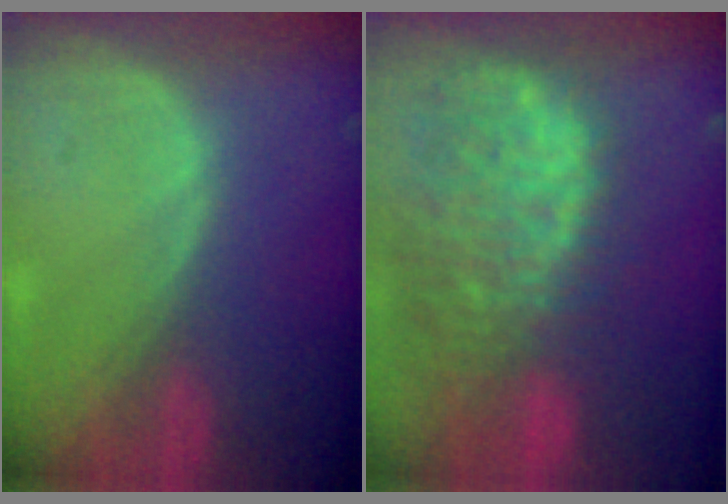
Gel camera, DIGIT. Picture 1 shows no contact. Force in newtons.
{"total": 14.0, "press": 11.5, "slide": 8.0}